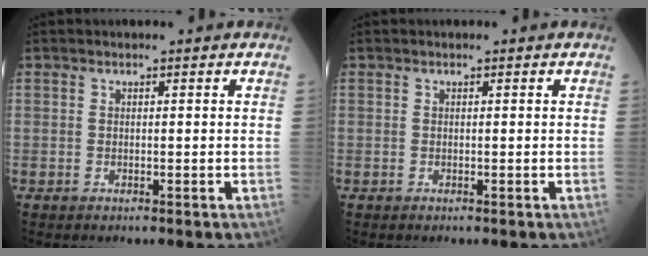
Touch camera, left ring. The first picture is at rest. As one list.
[{"total": 0.0}]